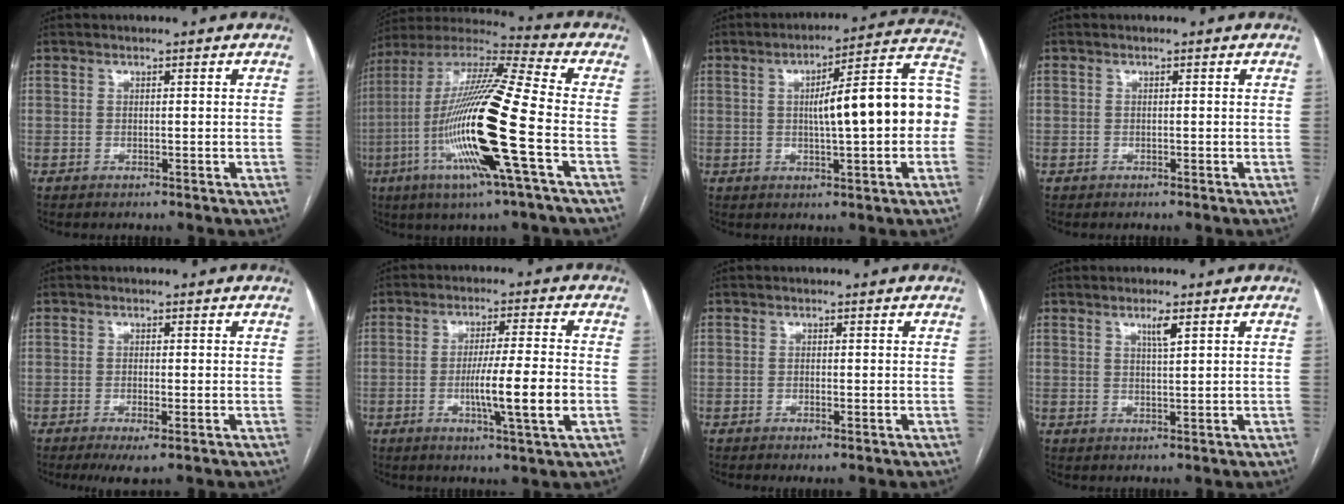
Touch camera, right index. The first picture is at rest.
{"total": 21.5, "force": [-5.9, 0.5, 20.7], "torque": [-0.427, -0.023, -0.122]}
{"total": 16.4, "force": [0.0, 2.5, 16.2], "torque": [-0.216, 0.046, 0.002]}
{"total": 0.6, "force": [-0.2, 0.5, 0.0], "torque": [0.002, 0.006, -0.007]}
{"total": 3.3, "force": [-1.6, 0.6, 2.8], "torque": [-0.048, -0.009, -0.023]}
{"total": 9.5, "force": [-2.2, -0.6, 9.3], "torque": [-0.159, -0.011, -0.040]}
{"total": 1.1, "force": [-0.6, 0.1, 0.9], "torque": [-0.013, -0.001, -0.007]}
{"total": 2.3, "force": [1.3, 0.0, 1.9], "torque": [-0.036, -0.004, 0.023]}